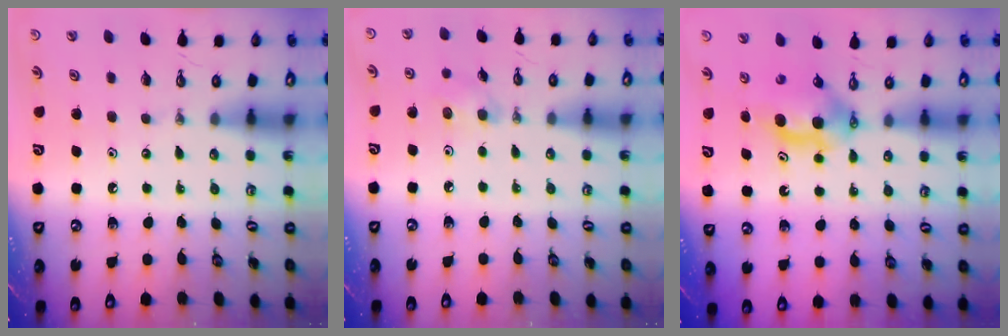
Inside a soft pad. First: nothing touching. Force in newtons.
{"total": 6.6, "press": 6.0, "slide": 2.7}
{"total": 5.8, "press": 5.7, "slide": 1.2}